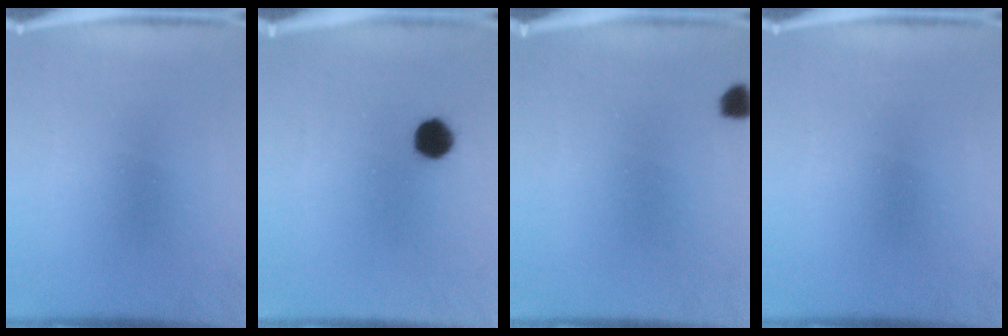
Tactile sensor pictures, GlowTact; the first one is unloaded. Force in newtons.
{"total": 6.1}
{"total": 2.0}
{"total": 0.0}